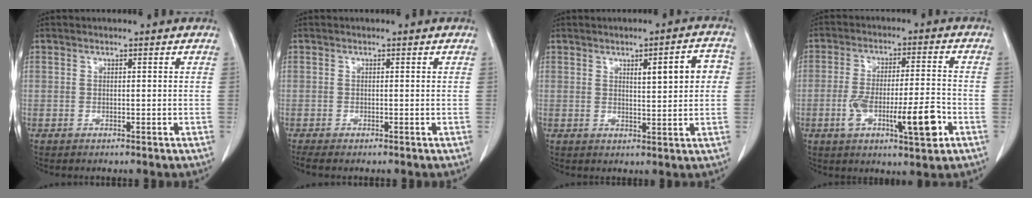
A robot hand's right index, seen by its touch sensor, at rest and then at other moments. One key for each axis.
{"total": 1.7, "fx": -1.5, "fy": 0.1, "fz": 0.9, "tx": -0.014, "ty": -0.005, "tz": -0.023}
{"total": 6.4, "fx": 1.5, "fy": 1.3, "fz": 6.1, "tx": -0.084, "ty": 0.014, "tz": 0.022}
{"total": 11.3, "fx": -3.9, "fy": 1.9, "fz": 10.4, "tx": -0.178, "ty": 0.002, "tz": -0.059}